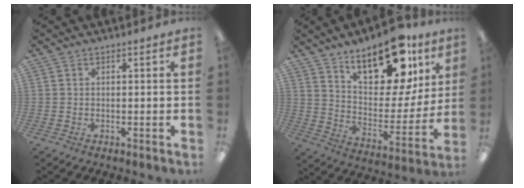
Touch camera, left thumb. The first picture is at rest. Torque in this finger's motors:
{"motor_torque": [0.49, 0.52, 1.71, -1.06, 0.08]}